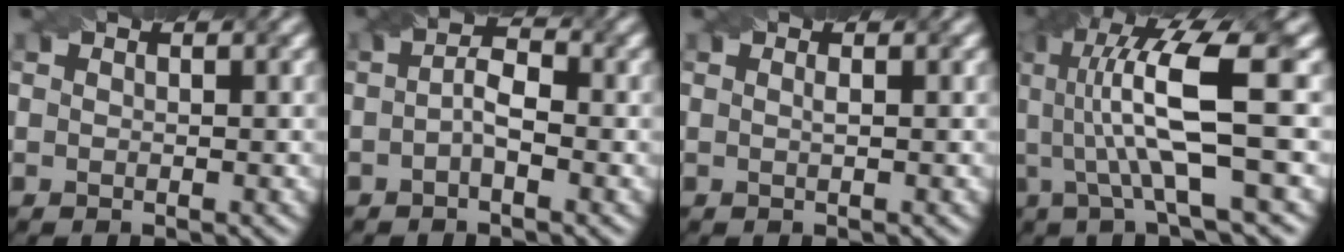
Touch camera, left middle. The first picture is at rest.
{"total": 2.4, "force": [-0.6, 0.8, 2.2], "torque": [-0.044, 0.006, -0.015]}
{"total": 0.6, "force": [0.1, 0.1, 0.6], "torque": [-0.012, 0.003, -0.002]}
{"total": 9.7, "force": [1.2, 2.0, 9.4], "torque": [-0.161, 0.012, 0.021]}